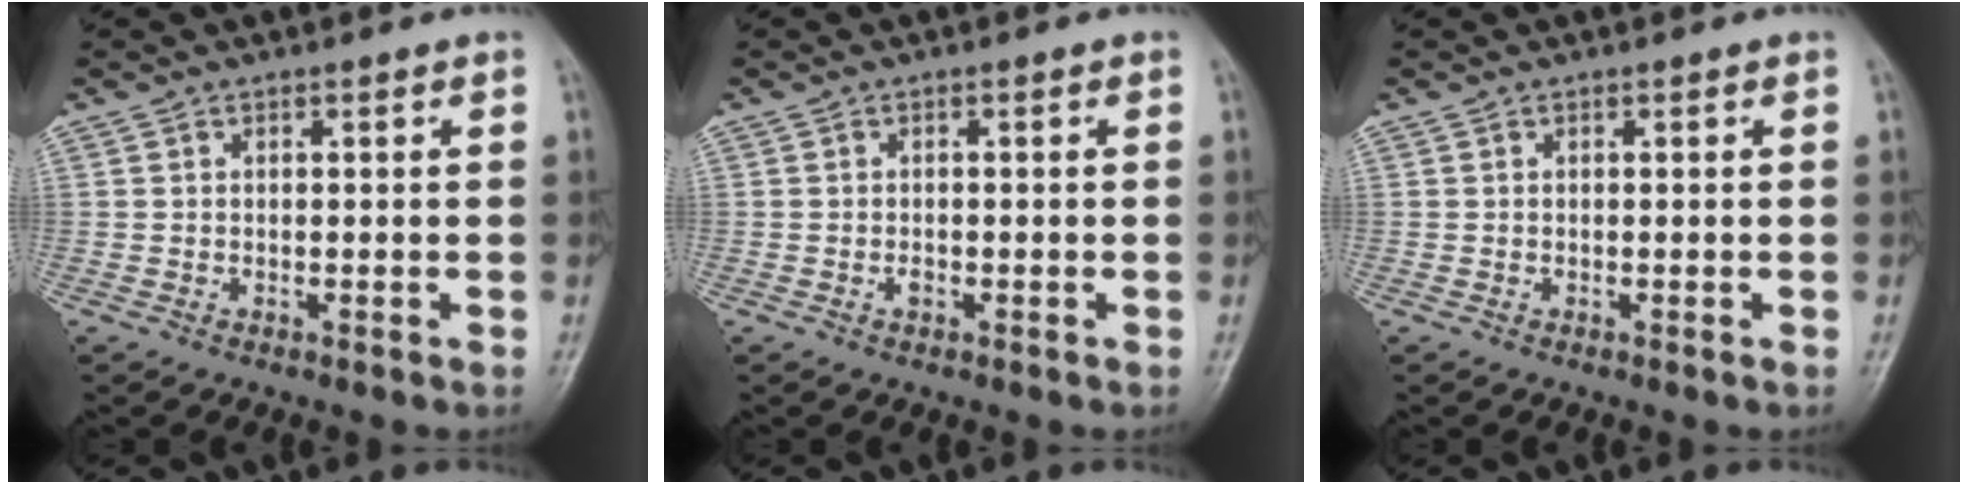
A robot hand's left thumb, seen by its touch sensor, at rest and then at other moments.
{"total": 0.9, "force": [-0.5, 0.6, 0.5], "torque": [-0.005, 0.002, -0.008]}
{"total": 0.0}